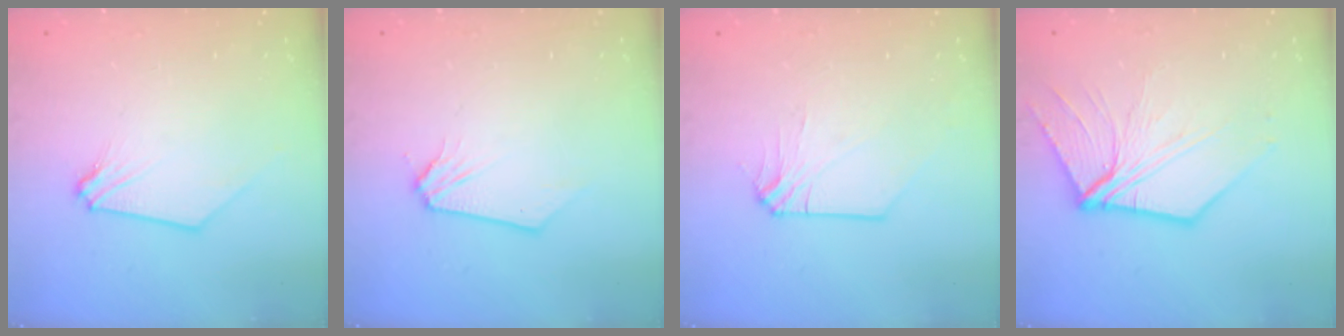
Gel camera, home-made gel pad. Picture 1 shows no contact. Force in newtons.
{"total": 0.0}
{"total": 0.0}
{"total": 11.0, "press": 10.8, "slide": 1.7}